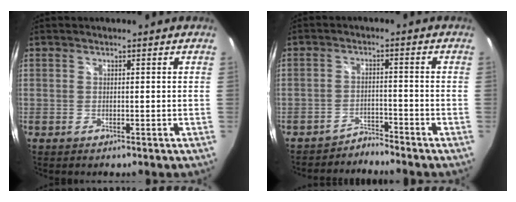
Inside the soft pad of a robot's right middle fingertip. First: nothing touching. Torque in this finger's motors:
{"motor_torque": [-0.47, -0.19, -0.07, -0.02]}